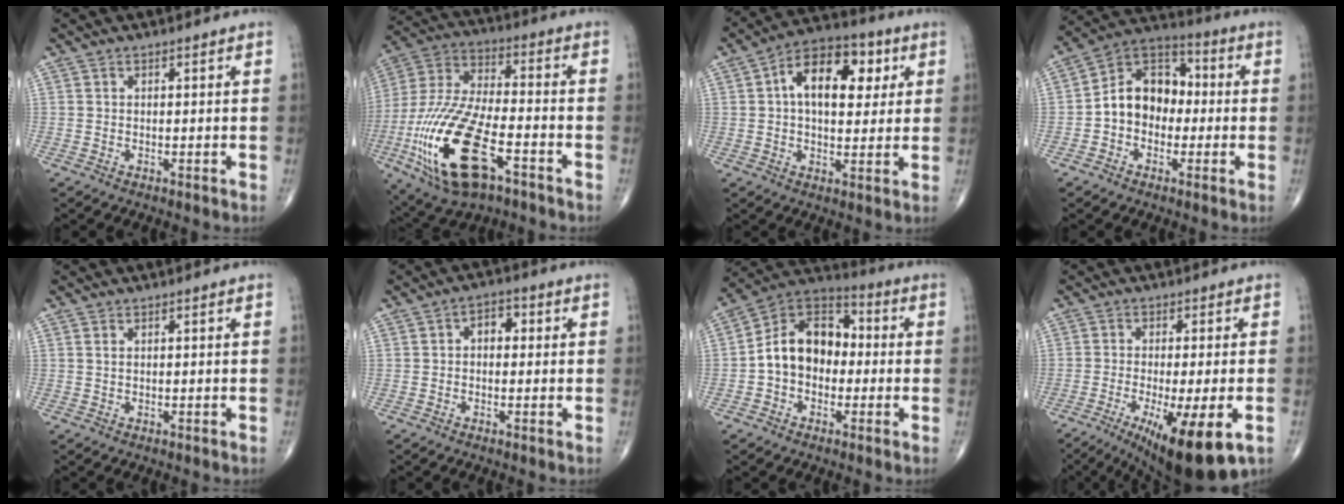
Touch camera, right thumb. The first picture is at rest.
{"total": 23.7, "force": [-9.2, 10.0, 19.4], "torque": [-0.433, 0.016, -0.161]}
{"total": 14.7, "force": [3.6, 8.6, 11.3], "torque": [-0.146, 0.015, 0.050]}
{"total": 12.2, "force": [-1.0, 9.2, 7.8], "torque": [-0.097, 0.041, -0.033]}
{"total": 0.6, "force": [0.3, 0.3, 0.4], "torque": [-0.010, 0.006, 0.008]}
{"total": 3.9, "force": [0.4, 2.6, 2.9], "torque": [-0.025, 0.015, -0.001]}
{"total": 13.7, "force": [-0.9, 10.0, 9.3], "torque": [-0.130, 0.043, -0.032]}
{"total": 15.0, "force": [-6.3, 3.4, 13.2], "torque": [-0.182, -0.017, -0.086]}